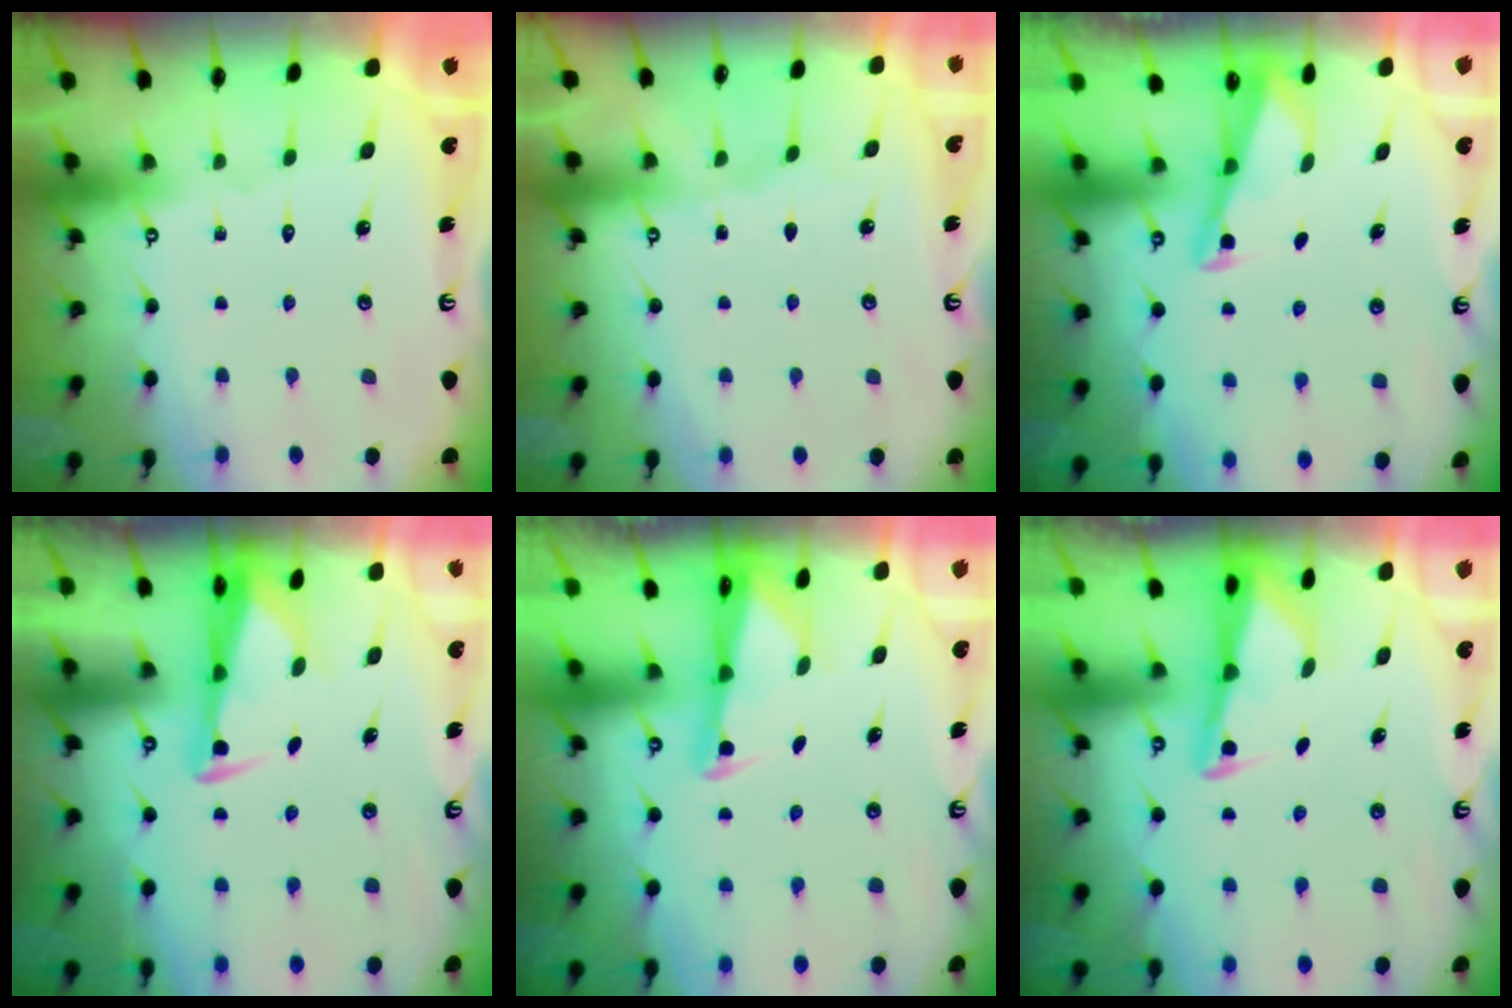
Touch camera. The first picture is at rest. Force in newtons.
{"total": 3.5, "press": 3.5, "slide": 0.4}
{"total": 2.9, "press": 2.9, "slide": 0.3}
{"total": 2.9, "press": 2.9, "slide": 0.7}
{"total": 1.8, "press": 1.7, "slide": 0.4}
{"total": 2.9, "press": 2.9, "slide": 0.4}